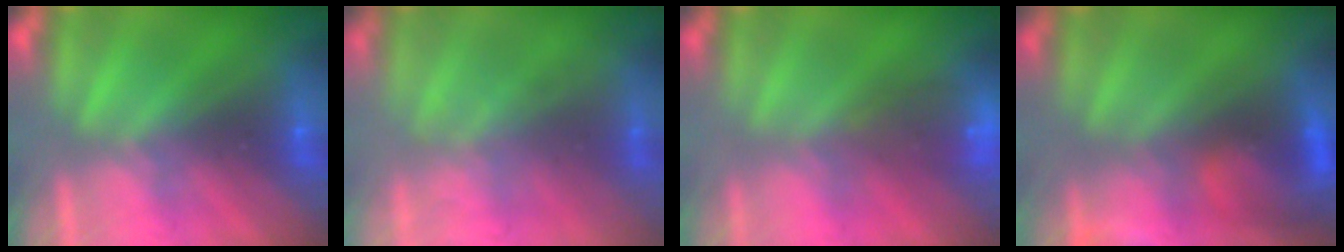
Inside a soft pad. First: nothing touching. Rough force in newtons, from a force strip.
{"total": 1.7}
{"total": 7.0}
{"total": 7.2}